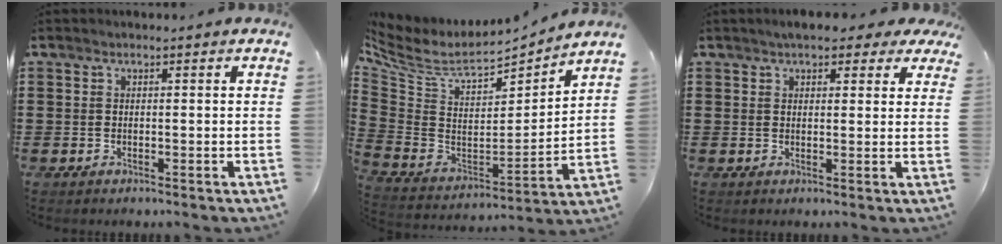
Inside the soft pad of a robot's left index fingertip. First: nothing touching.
{"total": 7.1, "force": [5.9, 2.2, 3.4], "torque": [-0.096, -0.048, 0.098]}
{"total": 3.5, "force": [2.7, 1.5, 1.7], "torque": [-0.028, 0.001, 0.043]}